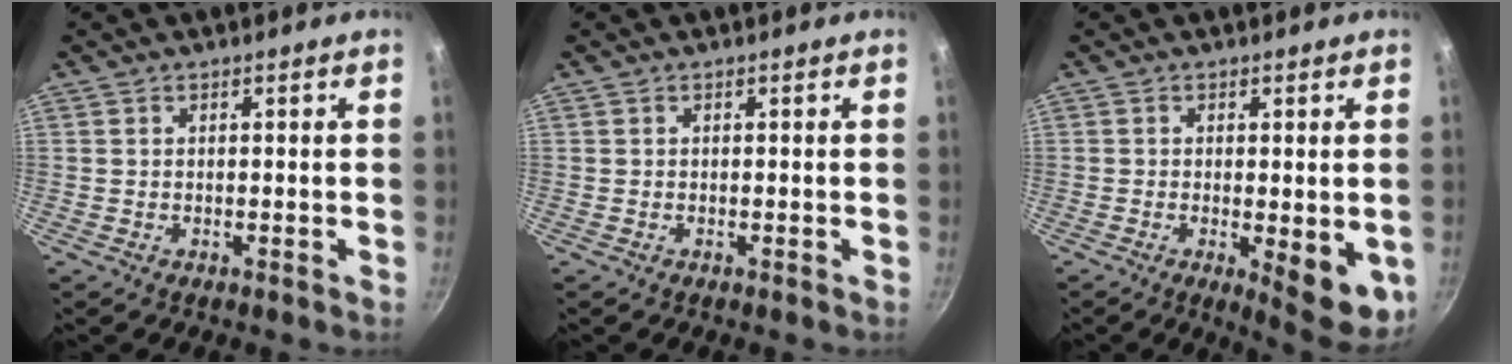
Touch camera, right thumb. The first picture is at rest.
{"total": 0.0}
{"total": 9.0, "force": [-1.7, 2.9, 8.3], "torque": [-0.093, -0.008, -0.014]}